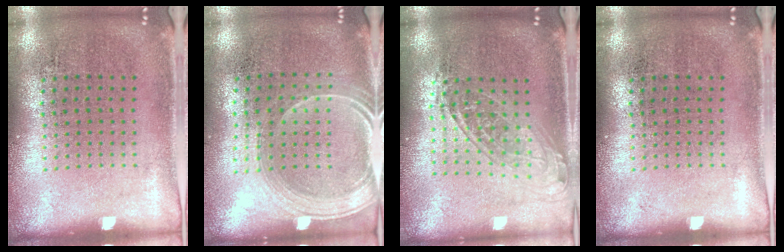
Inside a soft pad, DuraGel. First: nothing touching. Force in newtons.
{"total": 1.6, "press": 1.4, "slide": 0.8}
{"total": 1.7, "press": 1.4, "slide": 1.0}
{"total": 0.0}